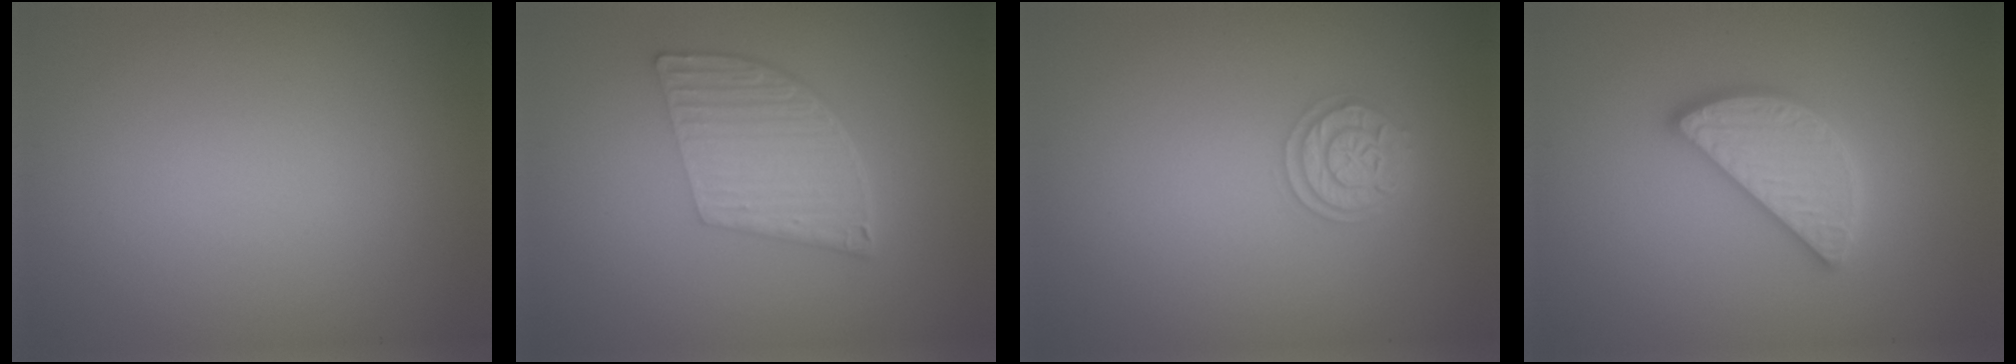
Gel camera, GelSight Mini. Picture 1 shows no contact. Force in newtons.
{"total": 6.1, "press": 4.1, "slide": 4.5}
{"total": 2.4, "press": 2.4, "slide": 0.4}
{"total": 4.5, "press": 4.5, "slide": 0.3}